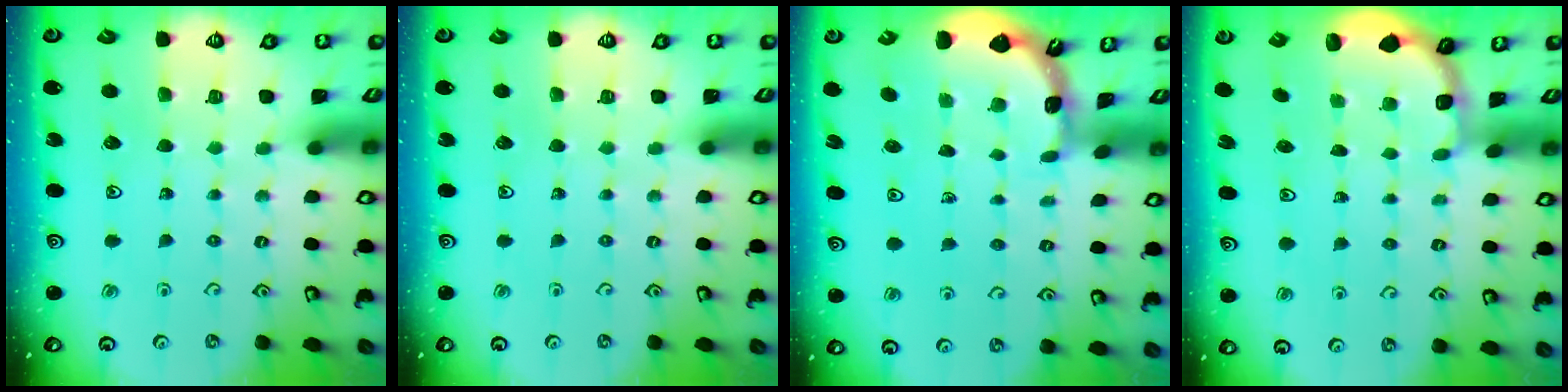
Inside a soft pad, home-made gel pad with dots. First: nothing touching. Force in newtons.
{"total": 0.0}
{"total": 1.7, "press": 1.7, "slide": 0.1}
{"total": 1.9, "press": 1.8, "slide": 0.8}